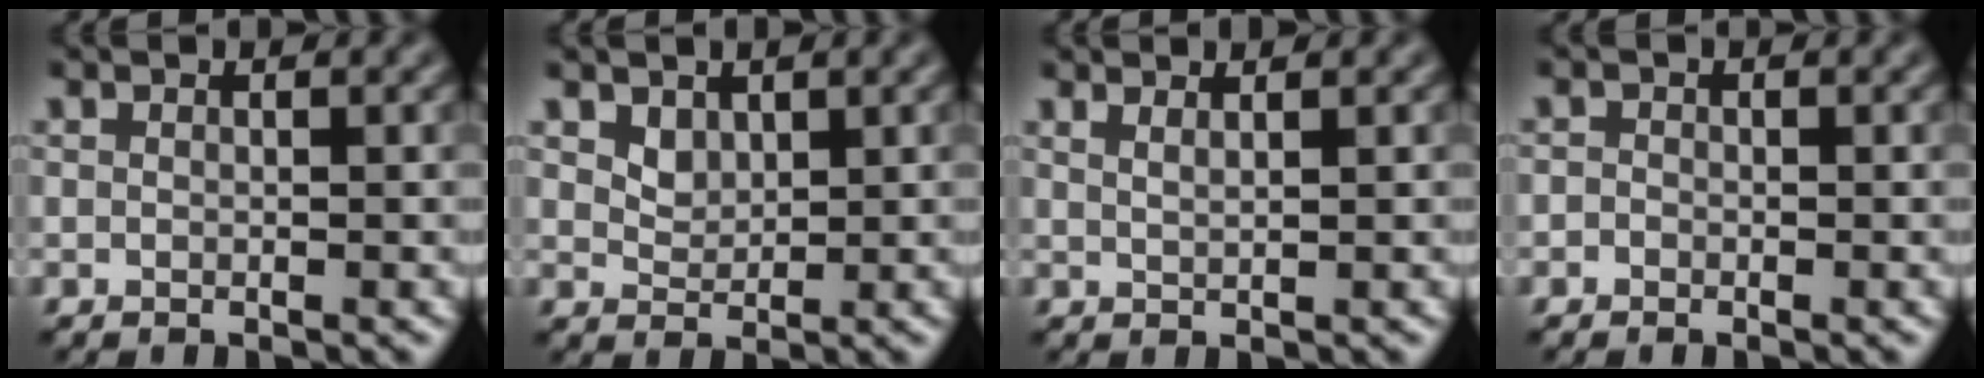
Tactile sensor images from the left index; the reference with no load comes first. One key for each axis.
{"total": 1.5, "fx": 0.9, "fy": 1.0, "fz": 0.6, "tx": -0.018, "ty": -0.010, "tz": 0.022}
{"total": 1.6, "fx": 1.2, "fy": 0.5, "fz": 1.0, "tx": -0.002, "ty": -0.001, "tz": 0.005}
{"total": 0.7, "fx": -0.5, "fy": 0.5, "fz": 0.0, "tx": 0.001, "ty": -0.006, "tz": -0.015}